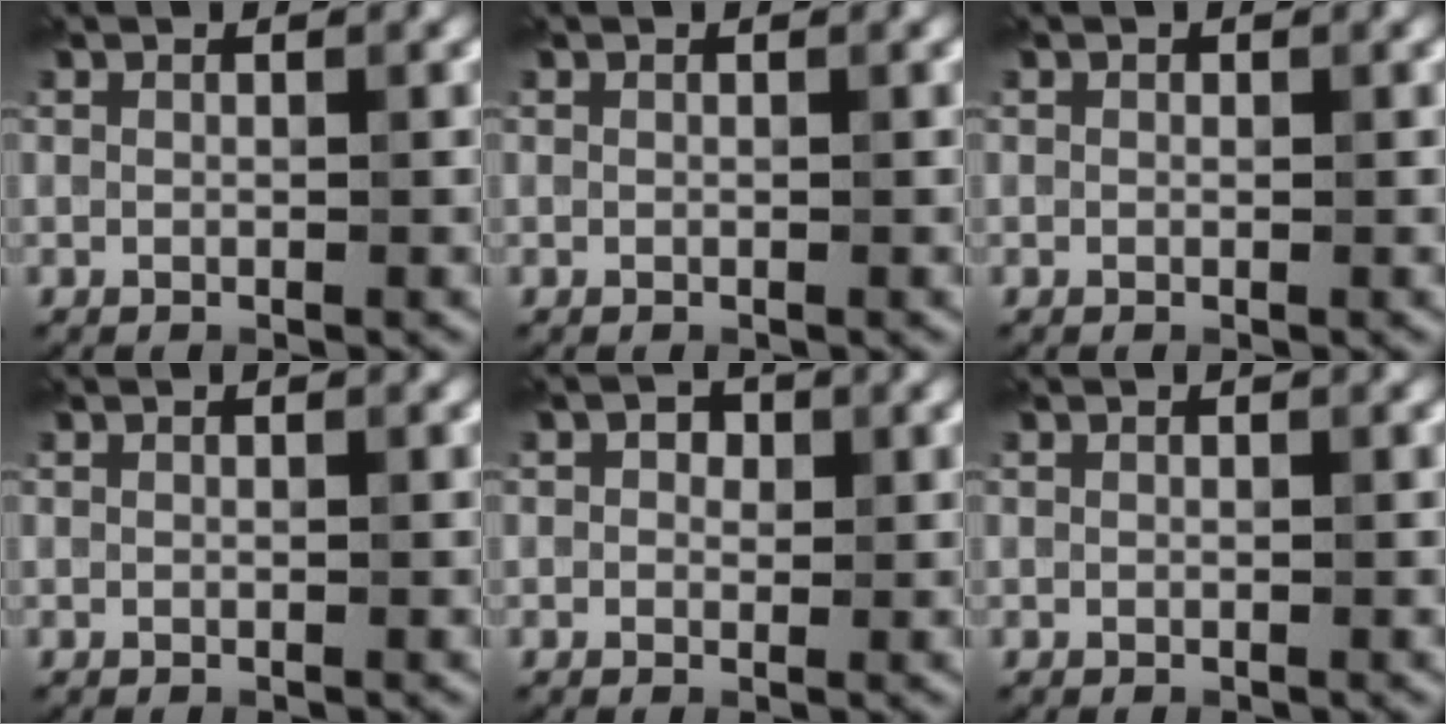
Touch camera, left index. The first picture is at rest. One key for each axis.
{"total": 0.0}
{"total": 0.0}
{"total": 0.0}
{"total": 1.9, "fx": 0.7, "fy": 1.4, "fz": 1.1, "tx": -0.011, "ty": 0.005, "tz": -0.004}
{"total": 0.0}